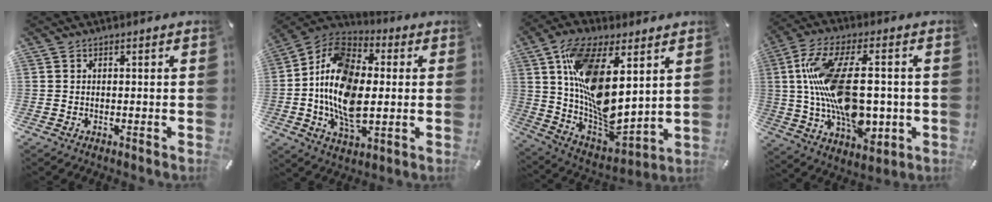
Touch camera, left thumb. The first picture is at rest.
{"total": 17.4, "force": [-1.5, 11.1, 13.3], "torque": [-0.289, 0.000, -0.034]}
{"total": 19.1, "force": [6.6, 9.1, 15.5], "torque": [-0.299, -0.045, 0.118]}
{"total": 20.3, "force": [0.9, 10.7, 17.2], "torque": [-0.336, 0.001, 0.016]}